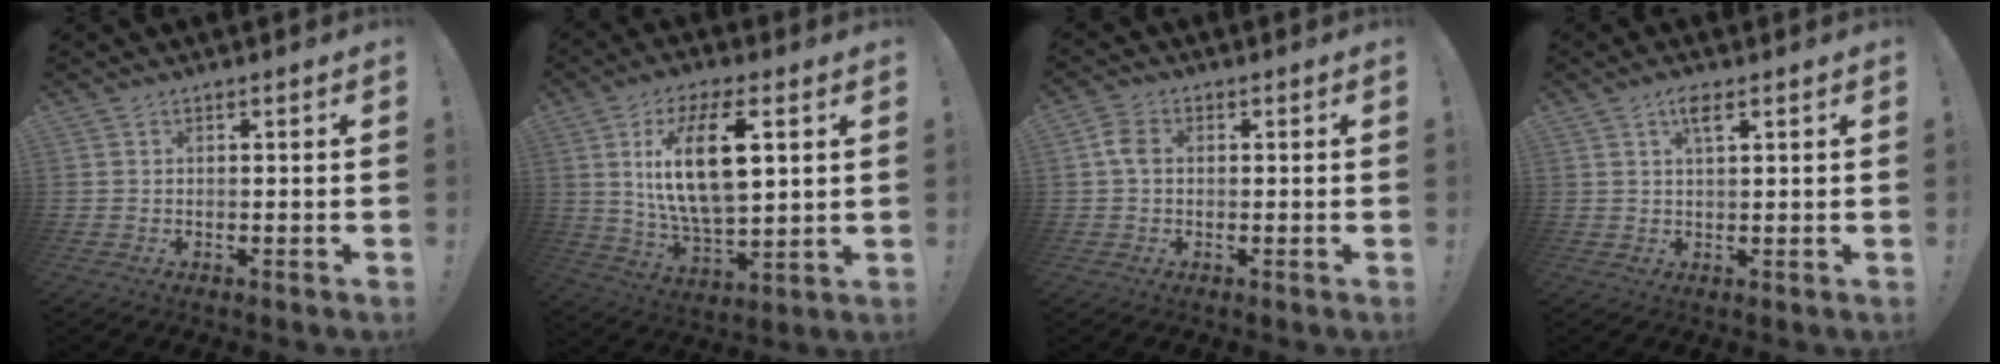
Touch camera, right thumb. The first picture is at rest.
{"total": 18.6, "force": [5.4, 7.9, 15.9], "torque": [-0.293, -0.009, 0.078]}
{"total": 4.7, "force": [0.3, 3.3, 3.3], "torque": [-0.059, 0.007, 0.006]}
{"total": 3.7, "force": [1.9, 0.9, 3.0], "torque": [-0.054, 0.000, 0.029]}